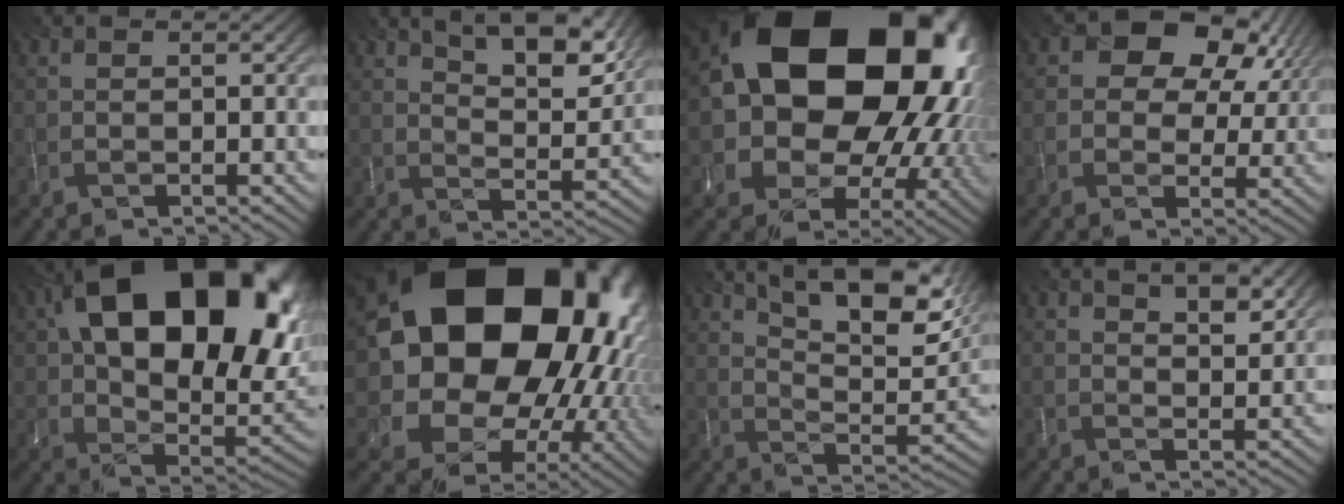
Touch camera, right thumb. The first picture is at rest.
{"total": 10.3, "force": [6.5, 3.8, 7.0], "torque": [-0.124, -0.002, 0.114]}
{"total": 23.5, "force": [4.9, 18.2, 14.1], "torque": [-0.292, -0.034, 0.114]}
{"total": 13.4, "force": [5.1, 9.6, 7.8], "torque": [-0.143, 0.020, 0.083]}
{"total": 23.5, "force": [8.1, 14.8, 16.4], "torque": [-0.307, 0.010, 0.167]}
{"total": 25.2, "force": [6.0, 20.5, 13.4], "torque": [-0.271, -0.027, 0.104]}
{"total": 14.6, "force": [9.1, 4.9, 10.4], "torque": [-0.176, 0.001, 0.147]}
{"total": 4.9, "force": [3.1, 2.0, 3.3], "torque": [-0.054, 0.000, 0.054]}